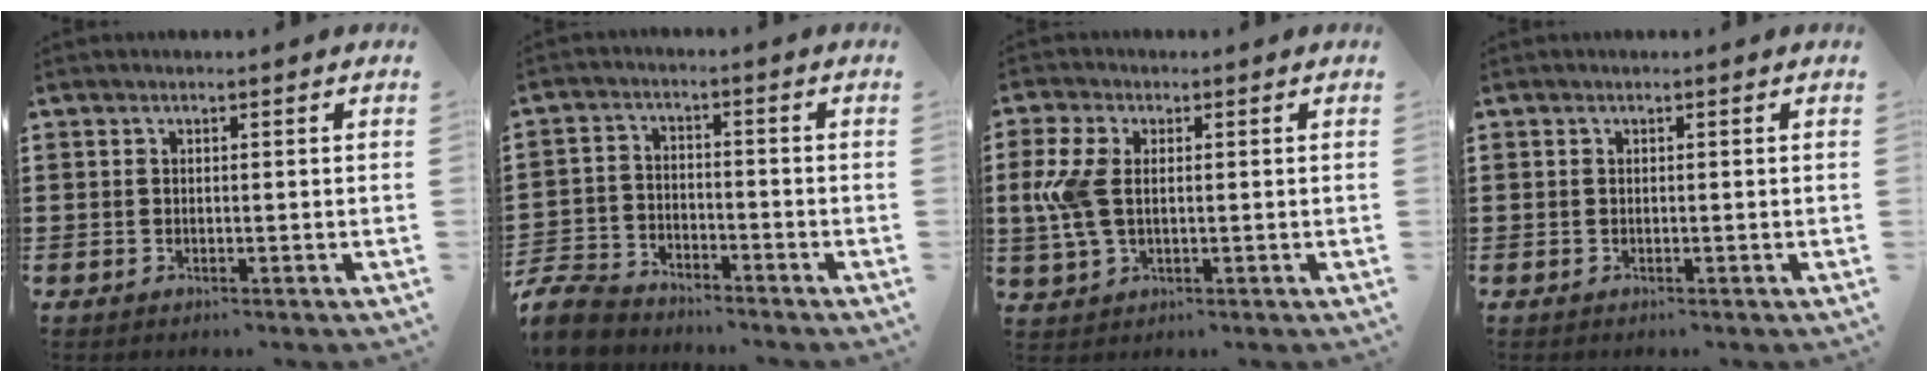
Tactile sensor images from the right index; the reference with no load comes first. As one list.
[{"total": 5.9, "force": [-5.6, 1.4, 0.9], "torque": [-0.041, 0.000, -0.116]}, {"total": 6.5, "force": [0.5, 3.6, 5.4], "torque": [-0.151, -0.005, -0.003]}, {"total": 0.0}]